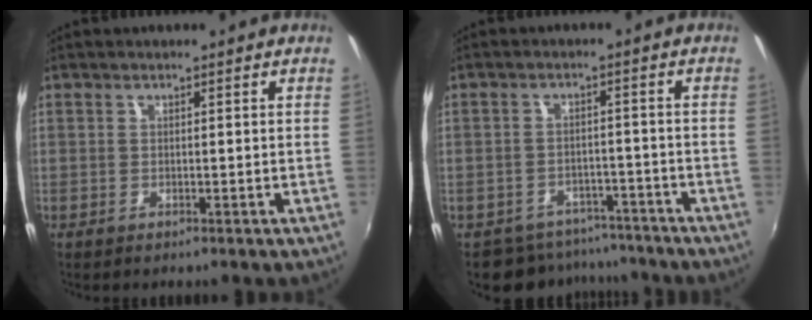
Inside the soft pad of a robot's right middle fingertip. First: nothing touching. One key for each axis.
{"total": 9.3, "fx": -8.0, "fy": 4.5, "fz": 1.3, "tx": -0.030, "ty": 0.015, "tz": -0.104}